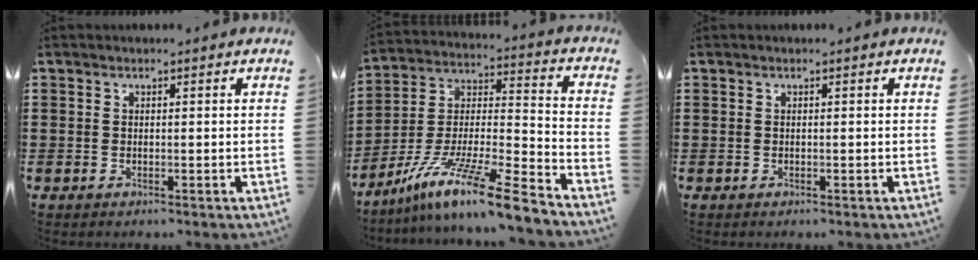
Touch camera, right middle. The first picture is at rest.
{"total": 13.1, "force": [-10.2, 0.0, 8.2], "torque": [-0.143, 0.009, -0.194]}
{"total": 0.0}